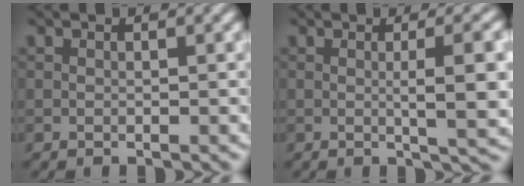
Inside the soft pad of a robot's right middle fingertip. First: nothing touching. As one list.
[{"total": 5.3, "force": [0.0, 1.0, 5.2], "torque": [-0.074, 0.010, 0.006]}]